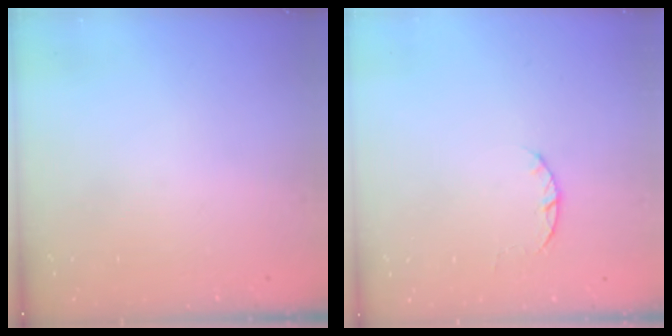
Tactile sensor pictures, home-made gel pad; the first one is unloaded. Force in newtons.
{"total": 2.3, "press": 2.3, "slide": 0.4}